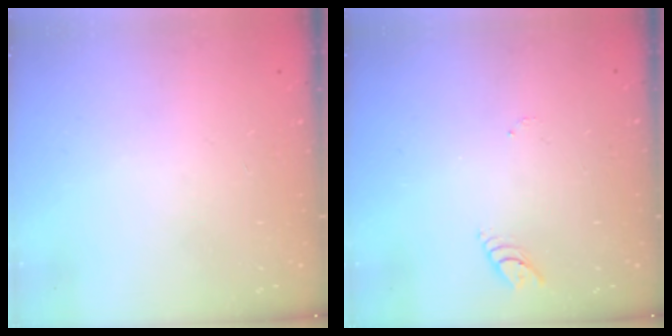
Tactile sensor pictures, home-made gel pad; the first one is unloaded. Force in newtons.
{"total": 3.5, "press": 3.5, "slide": 0.3}